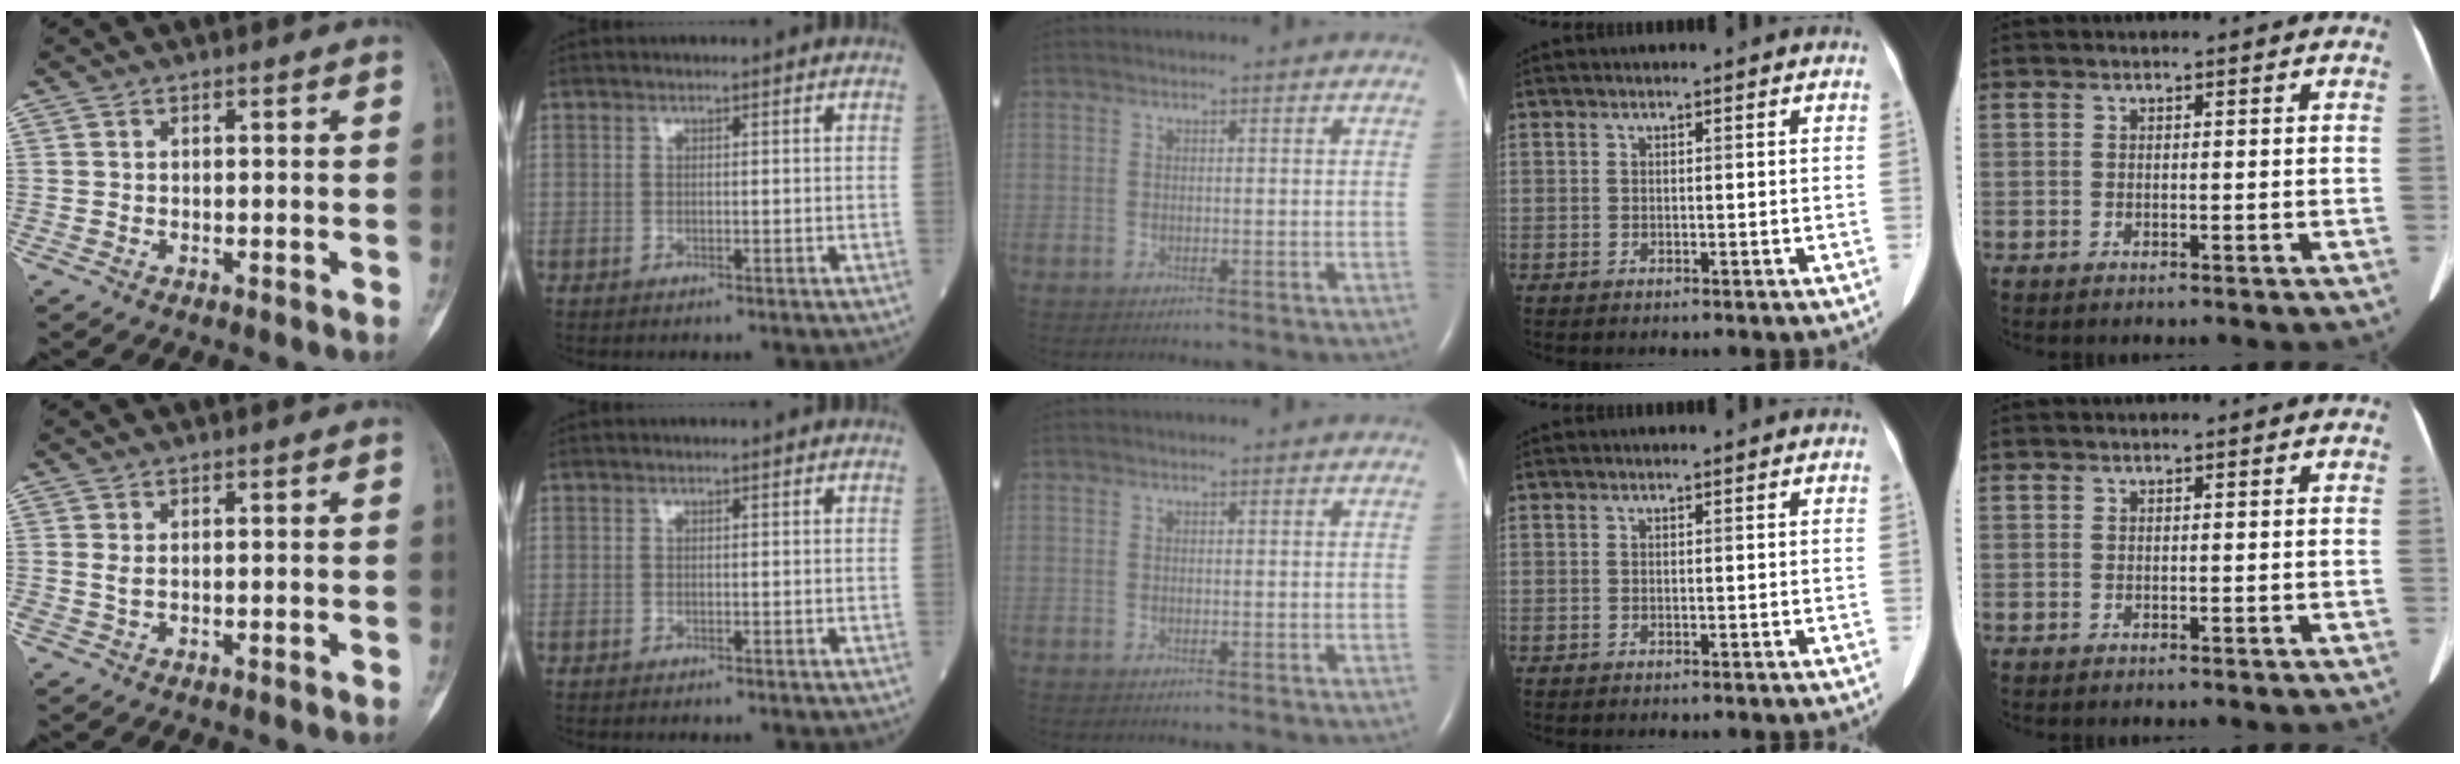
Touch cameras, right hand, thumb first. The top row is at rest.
{"thumb": {"total": 1.5, "force": [0.1, 0.5, 1.4], "torque": [-0.034, 0.002, 0.008]}}